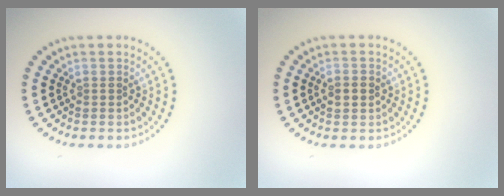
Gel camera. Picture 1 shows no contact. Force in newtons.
{"total": 1.8, "press": 1.8, "slide": 0.1}